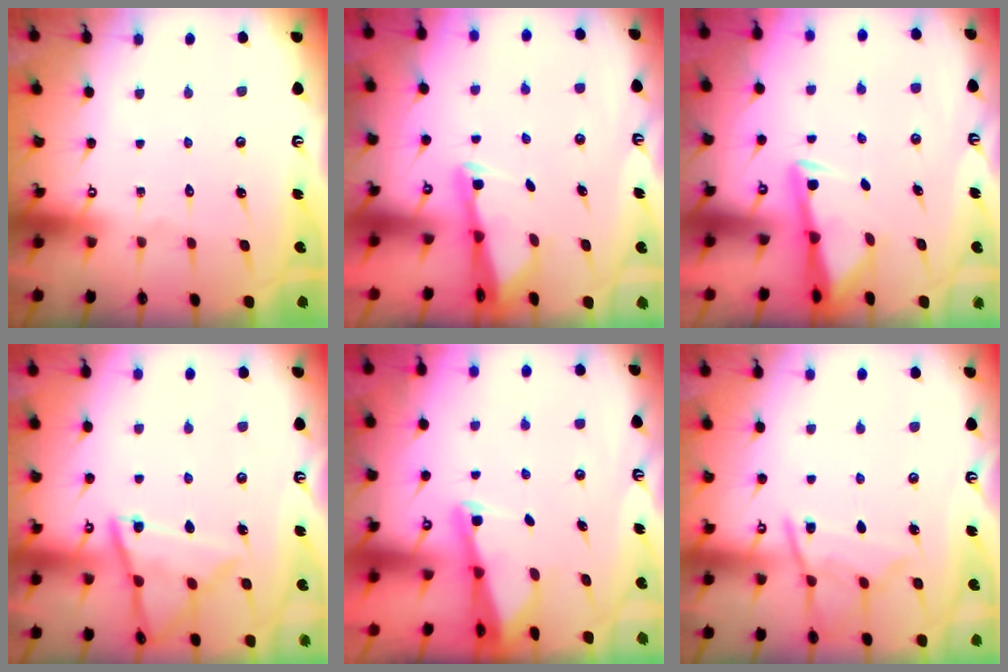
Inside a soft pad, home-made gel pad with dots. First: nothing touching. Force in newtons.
{"total": 2.7, "press": 2.6, "slide": 0.5}
{"total": 3.1, "press": 3.0, "slide": 0.6}
{"total": 13.3, "press": 13.3, "slide": 1.1}
{"total": 2.4, "press": 2.4, "slide": 0.2}
{"total": 10.8, "press": 10.8, "slide": 1.2}